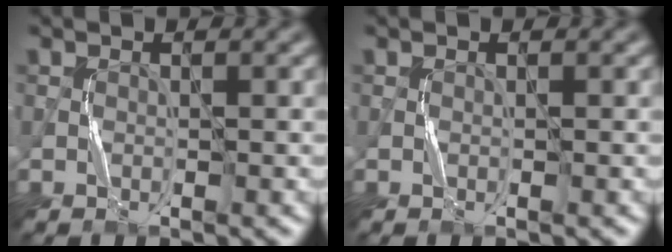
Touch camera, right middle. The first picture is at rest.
{"total": 0.0}